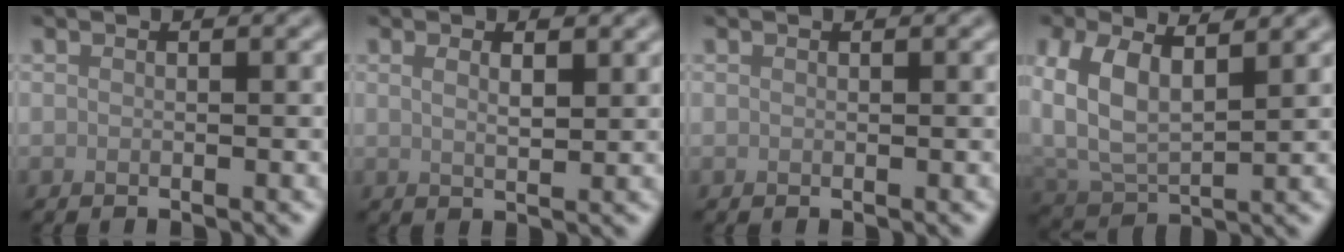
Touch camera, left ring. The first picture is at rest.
{"total": 1.9, "force": [1.1, 0.6, 1.5], "torque": [-0.023, -0.001, 0.020]}
{"total": 0.0}
{"total": 6.9, "force": [3.0, 3.8, 5.0], "torque": [-0.112, 0.004, 0.055]}